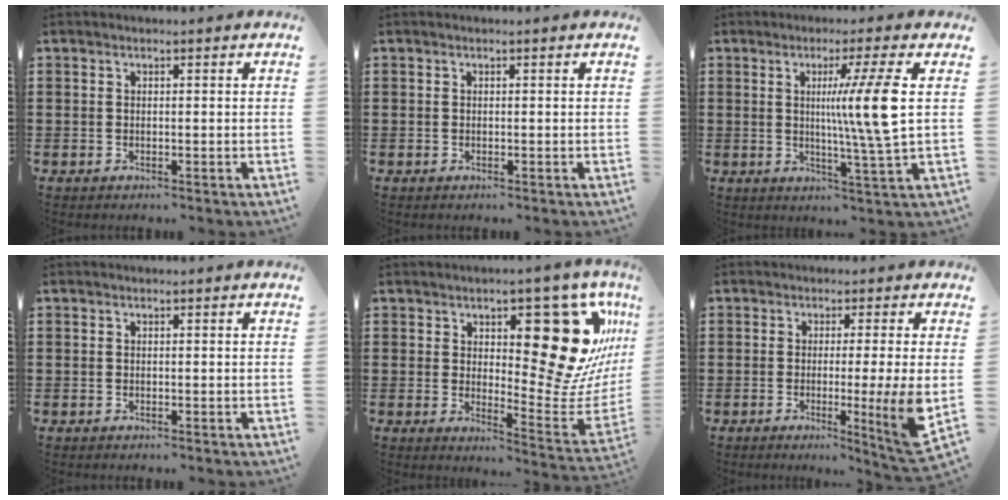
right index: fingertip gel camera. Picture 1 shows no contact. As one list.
[{"total": 0.0}, {"total": 10.0, "force": [1.6, -1.1, 9.8], "torque": [-0.166, -0.010, 0.011]}, {"total": 0.0}, {"total": 18.5, "force": [8.2, 7.5, 14.8], "torque": [-0.188, -0.057, 0.134]}, {"total": 7.8, "force": [-1.1, -0.3, 7.7], "torque": [-0.105, -0.031, -0.019]}]